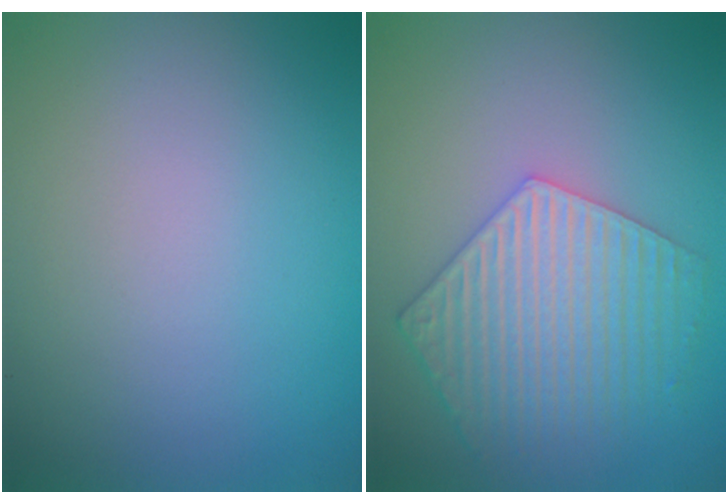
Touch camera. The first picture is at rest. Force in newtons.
{"total": 6.0, "press": 5.0, "slide": 3.2}